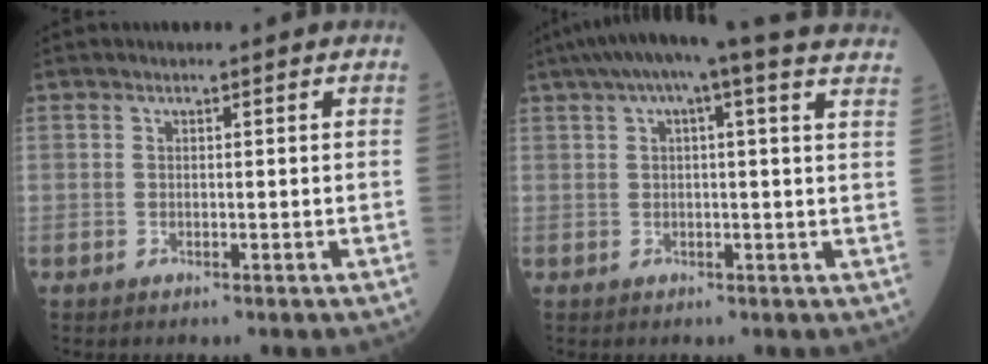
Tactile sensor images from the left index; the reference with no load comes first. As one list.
[{"total": 17.3, "force": [13.8, 1.2, 10.4], "torque": [-0.169, 0.054, 0.166]}]